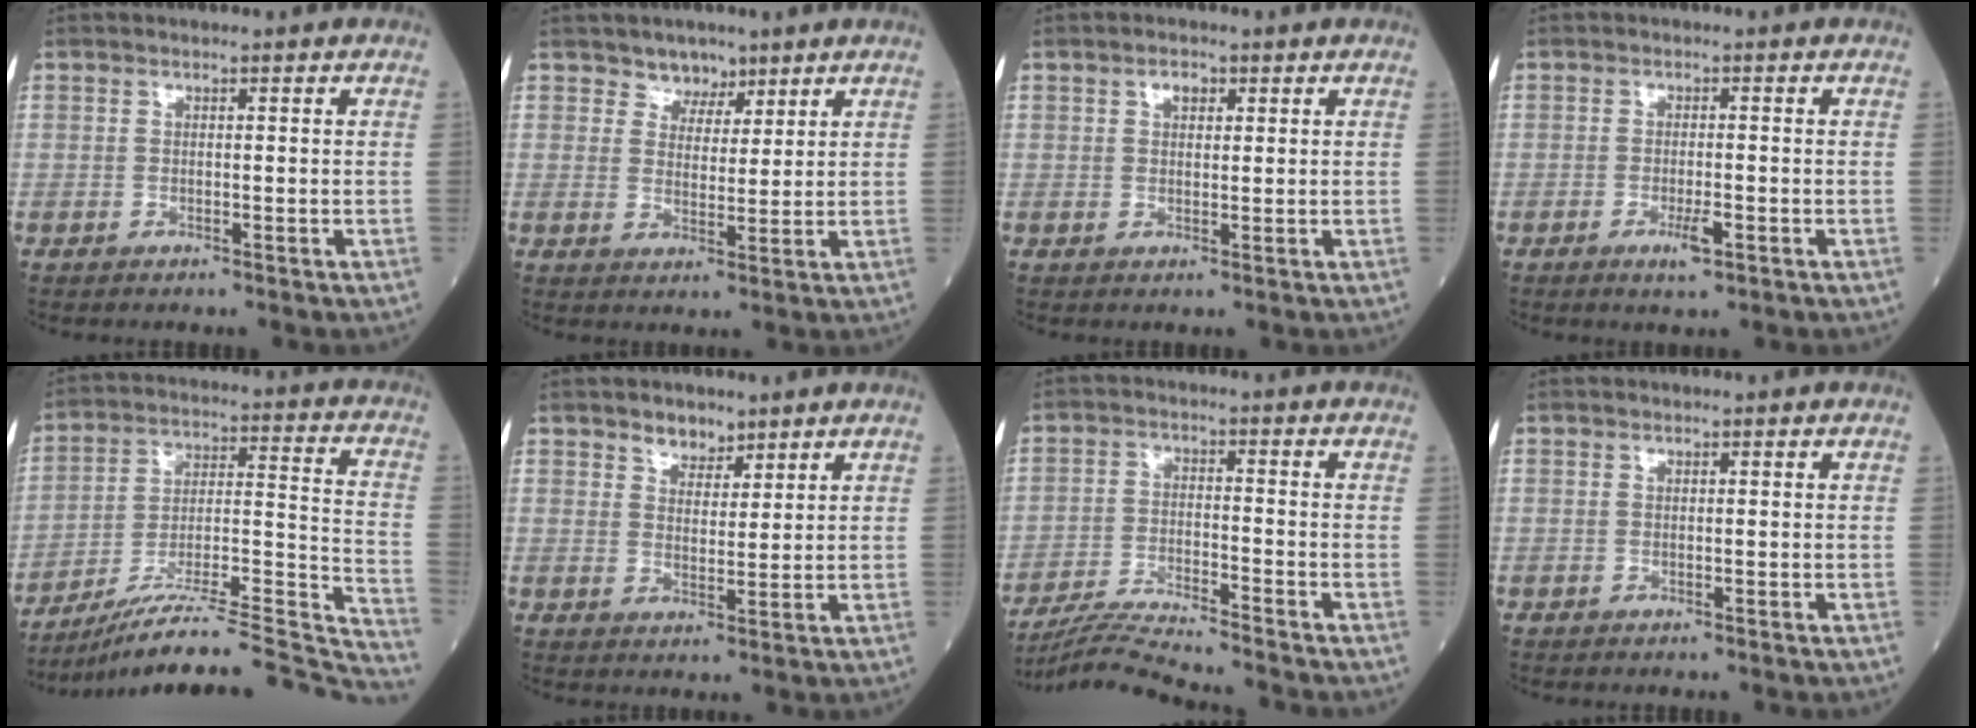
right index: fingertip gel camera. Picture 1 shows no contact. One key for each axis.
{"total": 3.7, "fx": 2.8, "fy": 2.4, "fz": 0.5, "tx": -0.001, "ty": 0.001, "tz": 0.045}
{"total": 2.0, "fx": 0.9, "fy": 1.2, "fz": 1.3, "tx": -0.022, "ty": 0.004, "tz": 0.015}
{"total": 2.6, "fx": -1.2, "fy": 0.5, "fz": 2.3, "tx": -0.038, "ty": -0.003, "tz": -0.018}
{"total": 27.5, "fx": -25.4, "fy": -0.4, "fz": 10.5, "tx": -0.102, "ty": -0.004, "tz": -0.375}
{"total": 3.5, "fx": 2.7, "fy": 1.9, "fz": 1.1, "tx": -0.017, "ty": 0.000, "tz": 0.048}
{"total": 8.7, "fx": -8.2, "fy": -1.4, "fz": 2.4, "tx": -0.041, "ty": -0.018, "tz": -0.147}
{"total": 0.0}